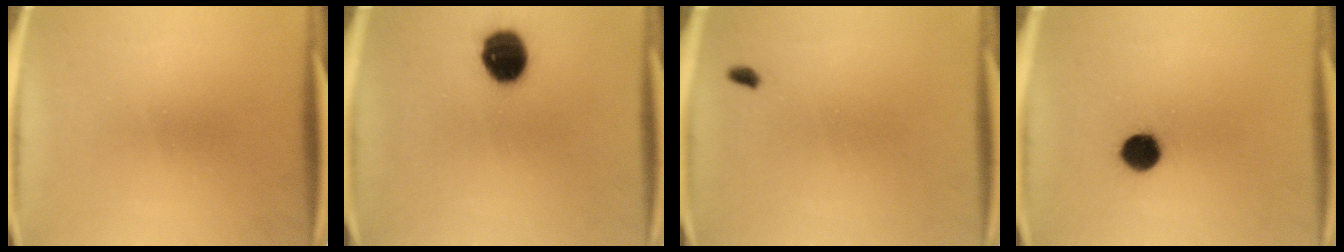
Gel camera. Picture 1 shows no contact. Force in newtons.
{"total": 10.7}
{"total": 1.1}
{"total": 6.8}